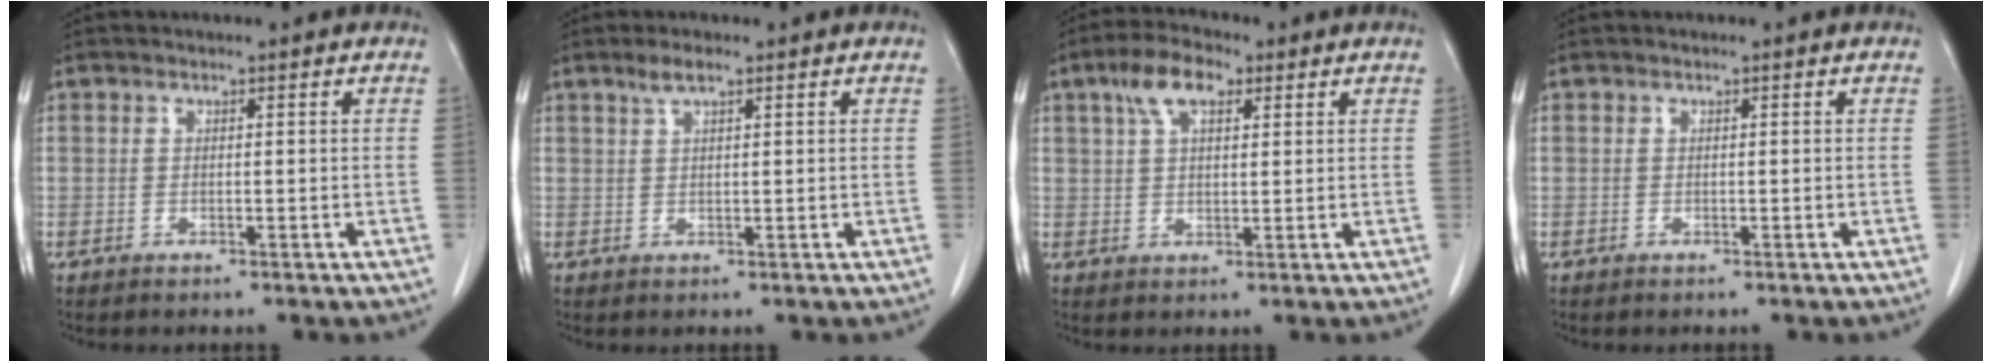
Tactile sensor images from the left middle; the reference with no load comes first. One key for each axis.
{"total": 2.1, "fx": 1.5, "fy": 0.3, "fz": 1.5, "tx": -0.035, "ty": 0.004, "tz": 0.032}
{"total": 6.4, "fx": 3.3, "fy": 2.7, "fz": 4.8, "tx": -0.097, "ty": 0.019, "tz": 0.060}
{"total": 0.0}